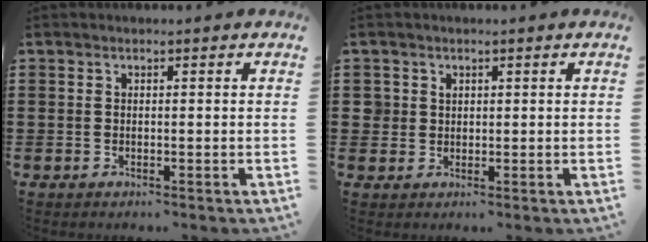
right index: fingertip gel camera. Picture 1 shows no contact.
{"total": 2.1, "force": [0.9, 1.9, 0.4], "torque": [-0.015, 0.010, 0.017]}